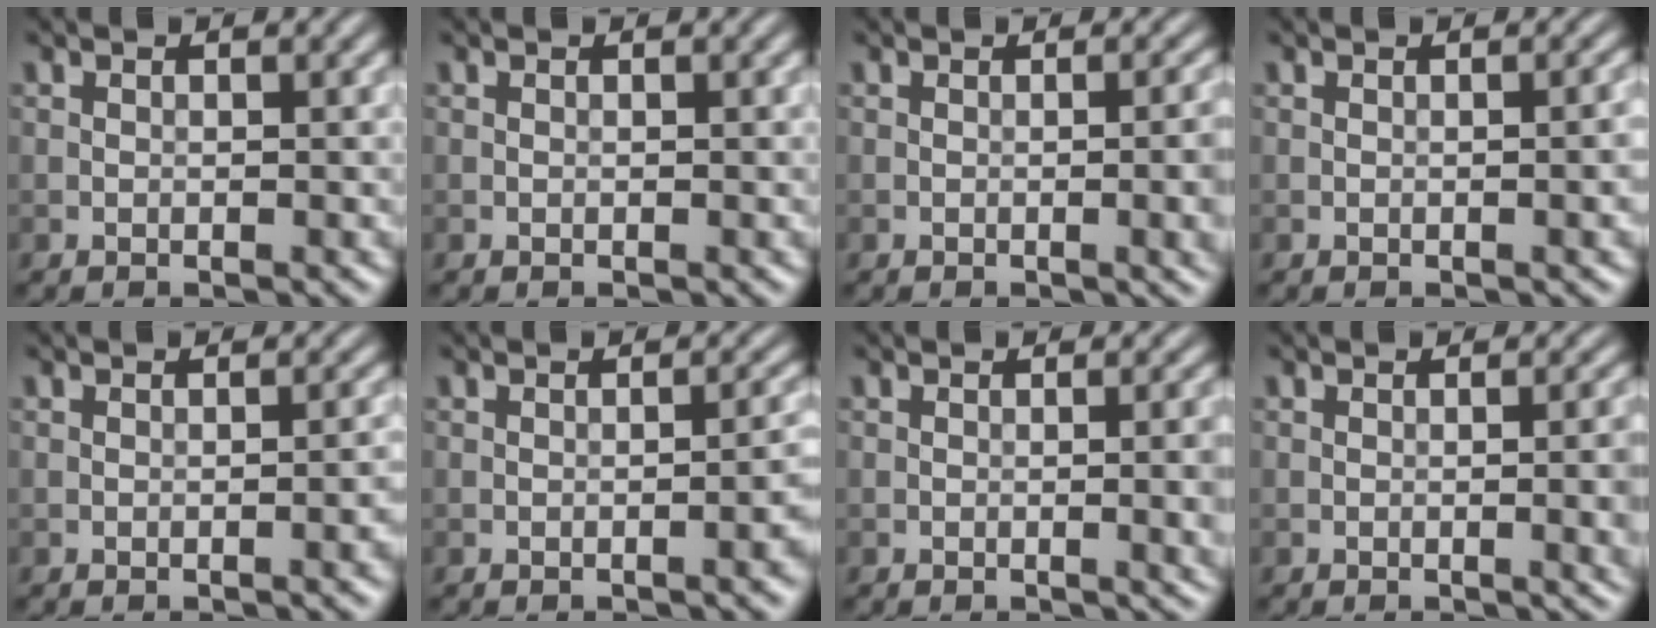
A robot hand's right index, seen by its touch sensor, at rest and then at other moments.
{"total": 0.0}
{"total": 4.8, "force": [-0.5, 1.9, 4.4], "torque": [-0.040, -0.004, -0.002]}
{"total": 2.1, "force": [-0.1, 0.6, 2.0], "torque": [-0.020, 0.001, -0.003]}
{"total": 1.7, "force": [-0.4, 0.4, 1.6], "torque": [-0.017, 0.001, -0.006]}
{"total": 3.2, "force": [-0.7, 1.1, 2.9], "torque": [-0.023, 0.004, -0.008]}
{"total": 4.1, "force": [-0.2, 1.5, 3.8], "torque": [-0.036, -0.001, 0.000]}
{"total": 4.6, "force": [-0.3, 1.8, 4.2], "torque": [-0.039, -0.003, 0.000]}